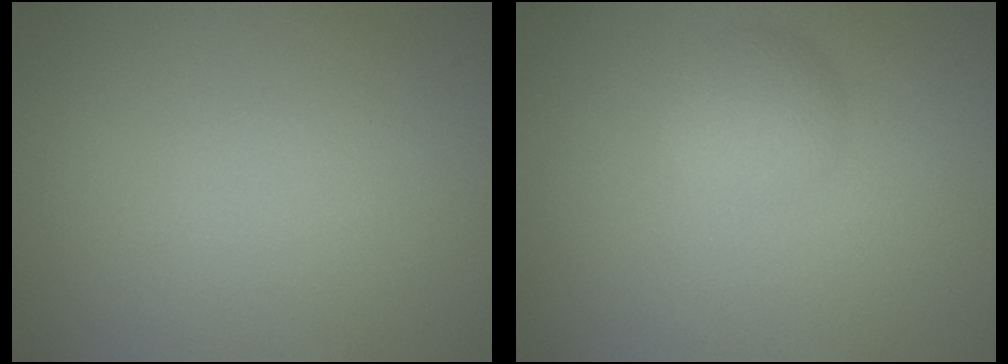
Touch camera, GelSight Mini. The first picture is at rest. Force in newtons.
{"total": 2.2, "press": 2.2, "slide": 0.0}